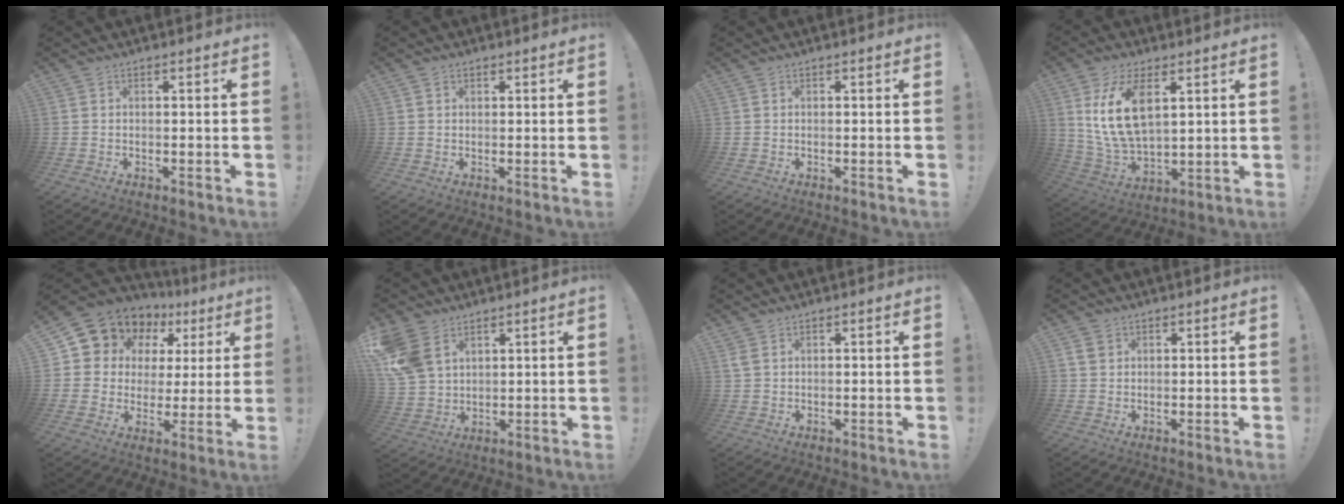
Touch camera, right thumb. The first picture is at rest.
{"total": 1.0, "force": [0.6, 0.7, 0.1], "torque": [0.000, 0.001, 0.011]}
{"total": 0.0}
{"total": 14.6, "force": [5.5, 7.9, 11.0], "torque": [-0.233, -0.020, 0.099]}
{"total": 9.6, "force": [6.3, 7.0, 1.9], "torque": [-0.038, -0.059, 0.121]}
{"total": 11.0, "force": [5.6, 7.5, 5.8], "torque": [-0.131, -0.021, 0.116]}
{"total": 2.2, "force": [1.2, 1.3, 1.3], "torque": [-0.026, 0.001, 0.022]}
{"total": 2.9, "force": [1.4, 2.2, 1.3], "torque": [-0.013, -0.002, 0.026]}